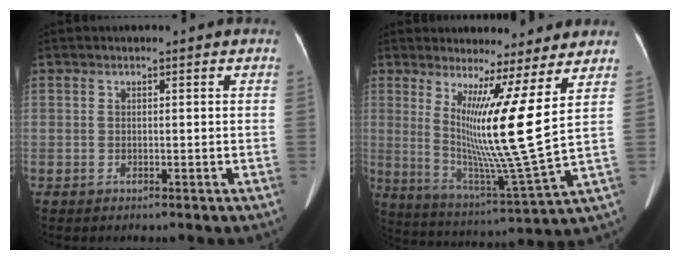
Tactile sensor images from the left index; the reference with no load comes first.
{"total": 12.4, "force": [3.5, -2.2, 11.7], "torque": [-0.210, -0.049, 0.069]}